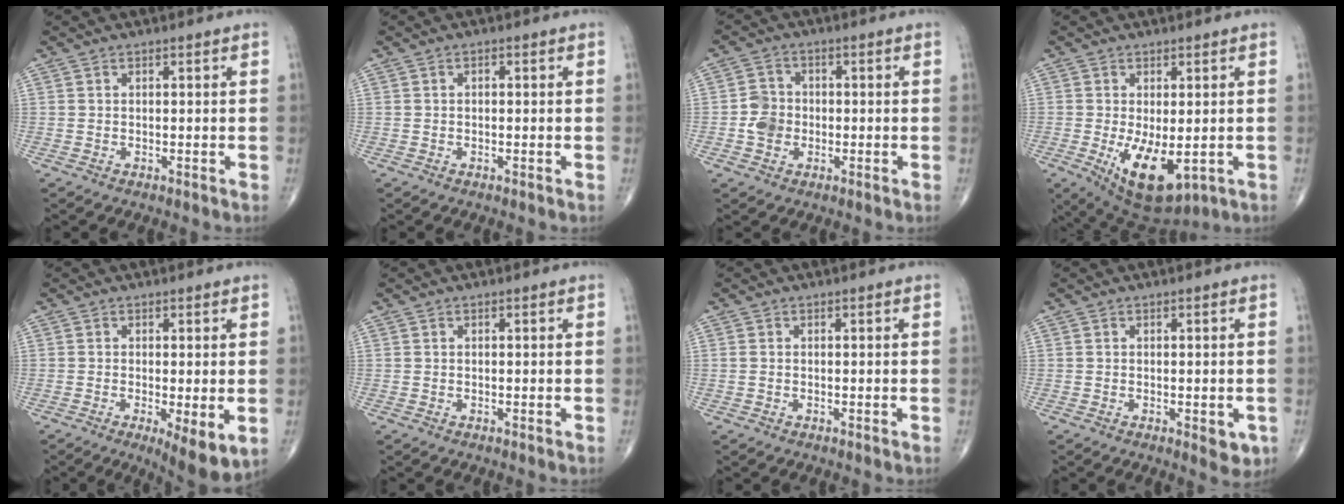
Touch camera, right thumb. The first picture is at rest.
{"total": 0.7, "force": [0.1, 0.4, 0.6], "torque": [-0.011, 0.003, 0.001]}
{"total": 4.9, "force": [-1.0, 4.2, 2.3], "torque": [-0.027, 0.010, -0.023]}
{"total": 10.9, "force": [-2.5, 5.2, 9.3], "torque": [-0.144, -0.020, -0.021]}
{"total": 7.2, "force": [-1.7, 2.0, 6.6], "torque": [-0.098, -0.021, -0.024]}
{"total": 0.0}
{"total": 0.6, "force": [-0.1, 0.4, 0.4], "torque": [-0.014, 0.004, 0.000]}
{"total": 4.4, "force": [-1.2, 1.9, 3.8], "torque": [-0.031, -0.006, -0.012]}